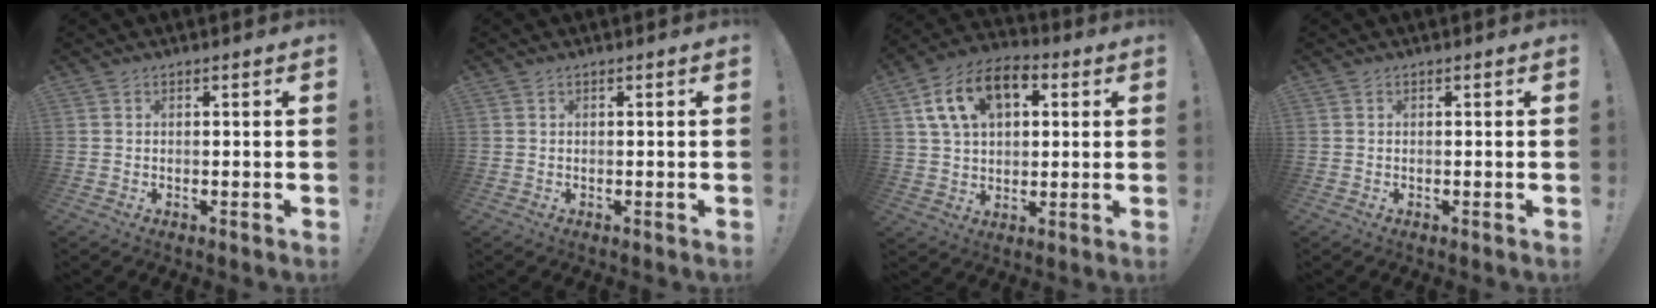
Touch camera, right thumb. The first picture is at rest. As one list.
[{"total": 0.0}, {"total": 15.1, "force": [6.0, 9.9, 9.6], "torque": [-0.161, -0.015, 0.112]}, {"total": 0.0}]